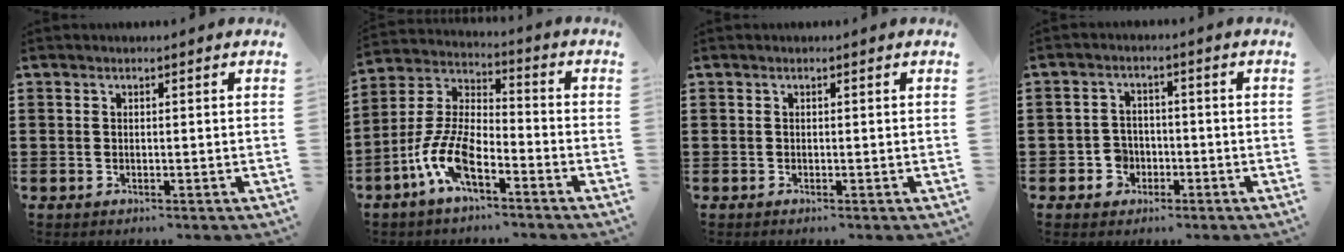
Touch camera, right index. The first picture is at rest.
{"total": 9.2, "force": [-5.3, 3.3, 6.8], "torque": [-0.177, -0.010, -0.110]}
{"total": 0.0}
{"total": 1.1, "force": [-0.6, 0.9, 0.5], "torque": [-0.011, 0.001, -0.012]}